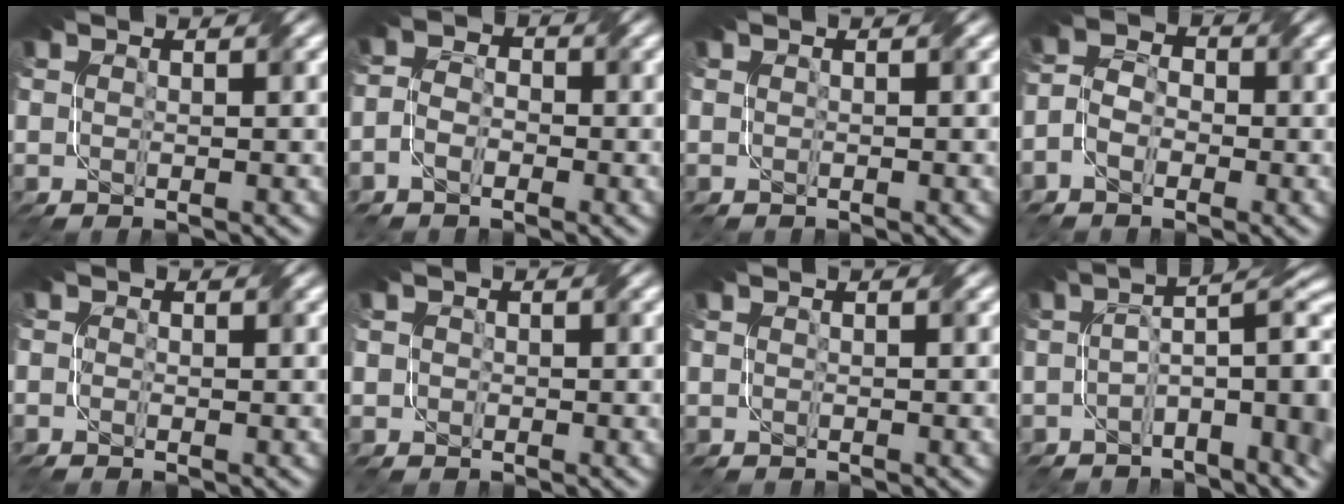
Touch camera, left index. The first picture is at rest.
{"total": 2.6, "force": [-2.4, 1.1, -0.1], "torque": [-0.006, -0.001, -0.029]}
{"total": 1.5, "force": [-1.1, -0.3, -1.0], "torque": [0.018, -0.004, 0.002]}
{"total": 3.2, "force": [-2.6, 1.8, 0.3], "torque": [-0.009, 0.000, -0.036]}
{"total": 1.5, "force": [-1.3, 0.1, -0.7], "torque": [0.009, -0.002, -0.007]}
{"total": 1.6, "force": [-0.9, 0.8, -1.0], "torque": [0.022, -0.003, -0.001]}
{"total": 1.4, "force": [-1.0, -0.4, -0.8], "torque": [0.014, -0.002, -0.004]}
{"total": 6.7, "force": [-2.4, 2.2, 5.8], "torque": [-0.081, 0.008, -0.027]}